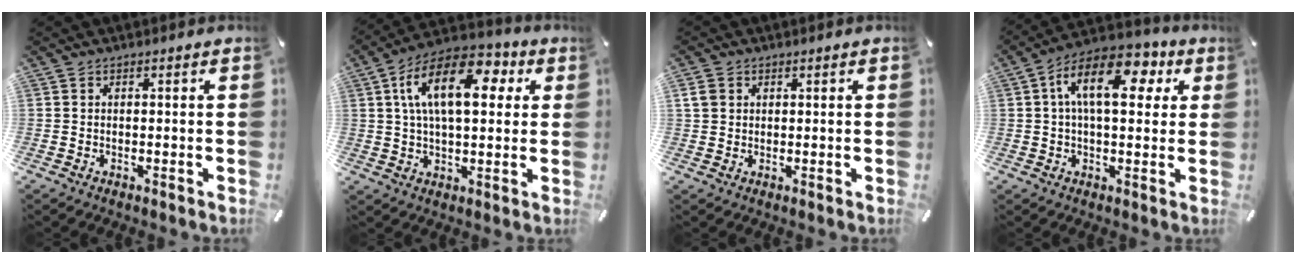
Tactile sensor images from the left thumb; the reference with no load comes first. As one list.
[{"total": 17.1, "force": [5.1, 9.0, 13.6], "torque": [-0.242, 0.000, 0.081]}, {"total": 2.5, "force": [0.8, 2.3, 0.6], "torque": [-0.015, 0.005, 0.014]}, {"total": 14.7, "force": [4.3, 7.8, 11.8], "torque": [-0.201, -0.003, 0.069]}]